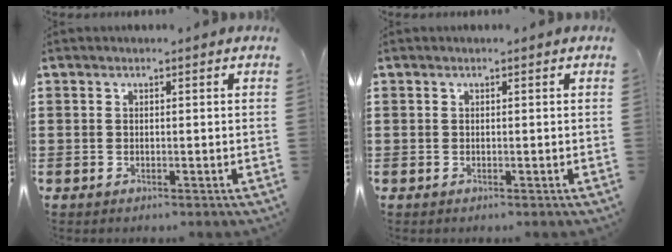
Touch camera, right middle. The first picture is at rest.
{"total": 0.0}